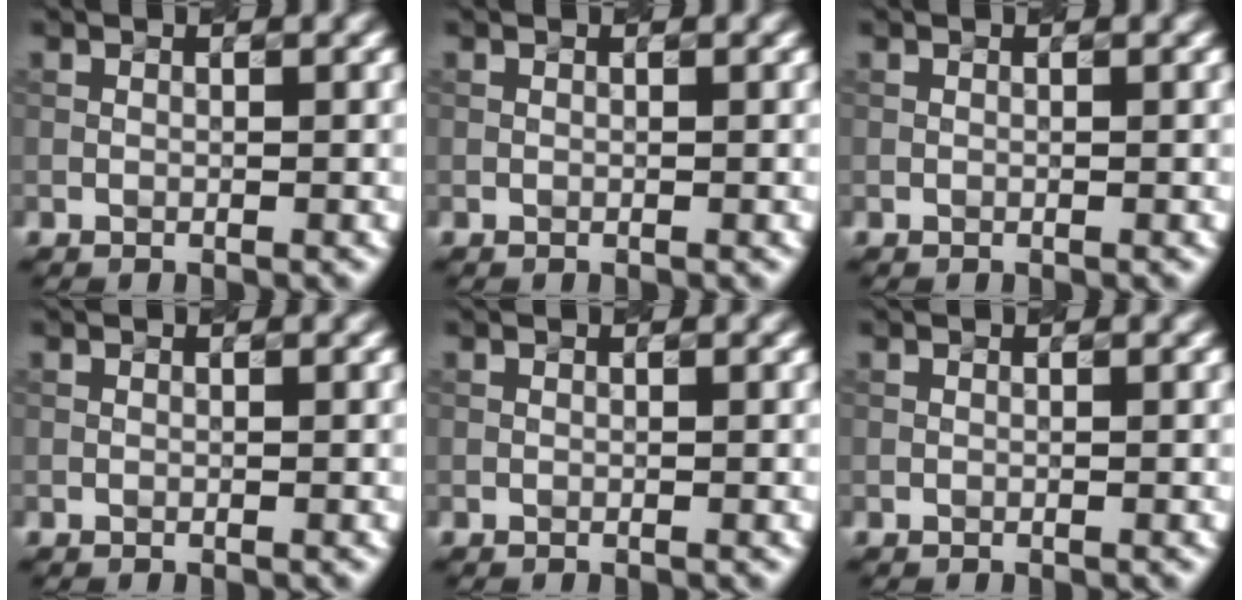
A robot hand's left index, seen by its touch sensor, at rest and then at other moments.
{"total": 0.0}
{"total": 0.0}
{"total": 0.0}
{"total": 0.0}
{"total": 0.0}